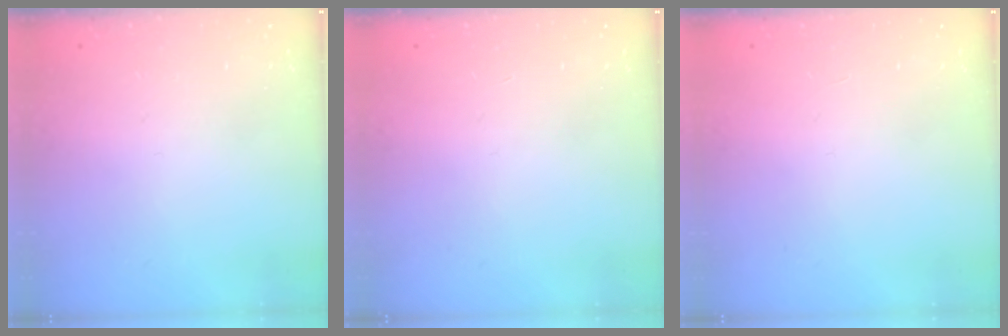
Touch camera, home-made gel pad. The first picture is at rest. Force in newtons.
{"total": 0.0}
{"total": 0.0}